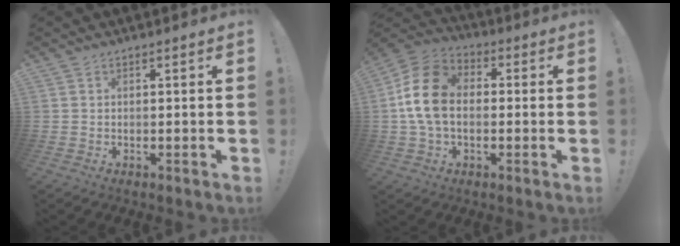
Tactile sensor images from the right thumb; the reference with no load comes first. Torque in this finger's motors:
{"motor_torque": [0.57, 0.71, 0.45, 0.64, 0.47]}